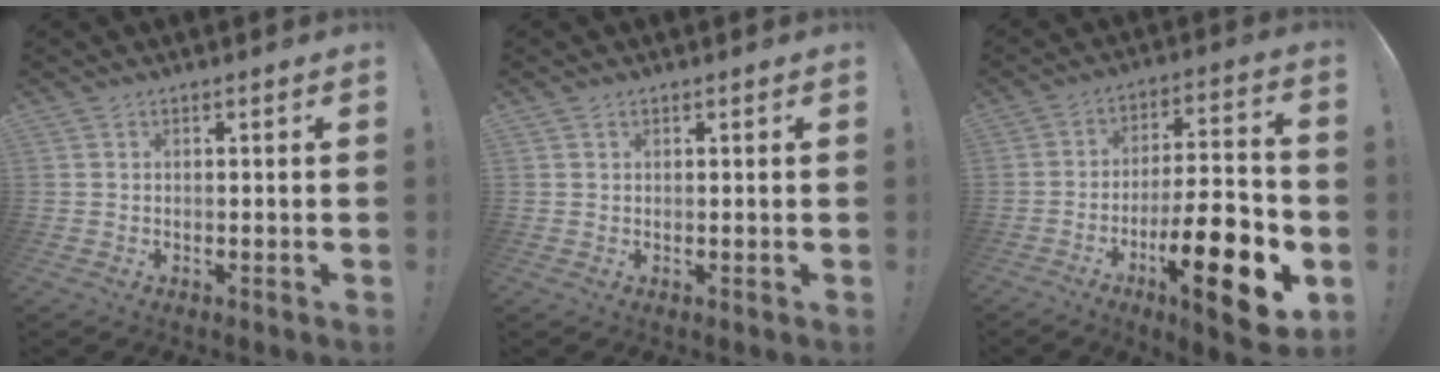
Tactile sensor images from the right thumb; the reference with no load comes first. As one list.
[{"total": 0.7, "force": [0.6, 0.3, 0.2], "torque": [0.000, -0.002, 0.010]}, {"total": 22.0, "force": [-8.5, 6.6, 19.2], "torque": [-0.290, 0.045, -0.128]}]